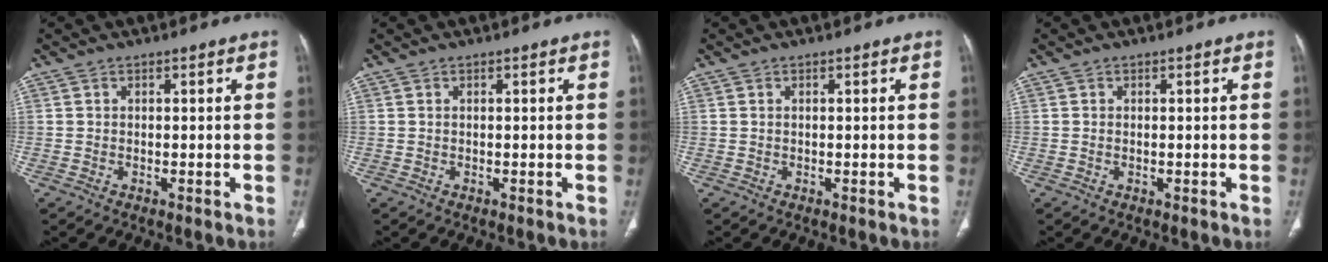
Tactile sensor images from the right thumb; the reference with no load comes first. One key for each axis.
{"total": 0.0}
{"total": 0.0}
{"total": 0.0}